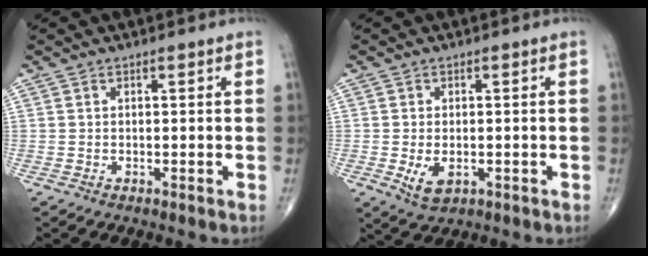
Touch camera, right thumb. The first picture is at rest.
{"total": 4.3, "force": [-1.1, 2.5, 3.3], "torque": [-0.056, -0.006, -0.009]}